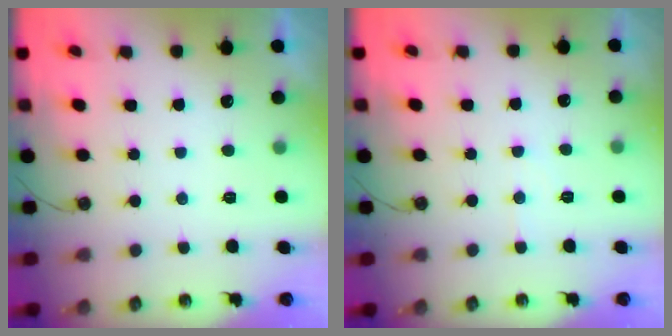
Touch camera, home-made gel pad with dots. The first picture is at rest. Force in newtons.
{"total": 3.9, "press": 3.9, "slide": 0.6}